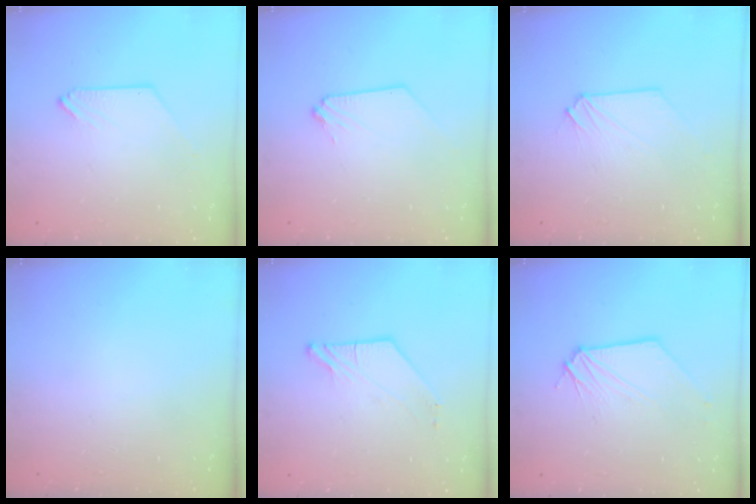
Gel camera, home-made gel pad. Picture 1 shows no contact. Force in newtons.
{"total": 0.0}
{"total": 0.0}
{"total": 0.0}
{"total": 3.9, "press": 3.9, "slide": 0.2}
{"total": 1.0, "press": 1.0, "slide": 0.1}